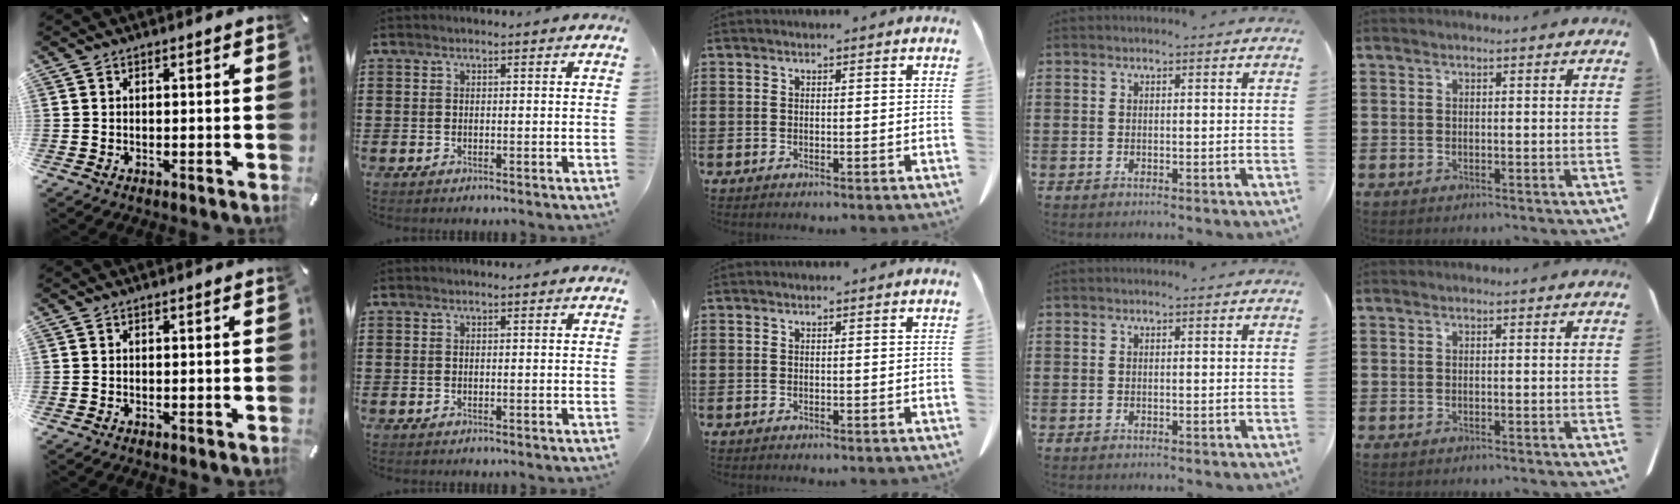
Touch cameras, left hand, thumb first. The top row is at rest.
{}